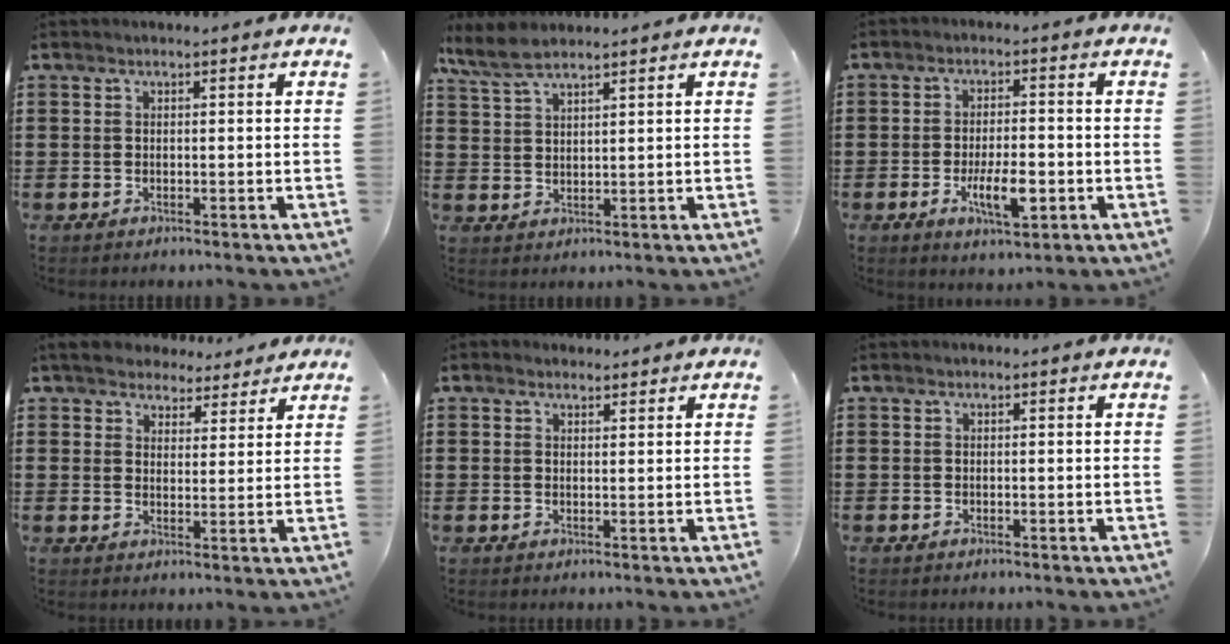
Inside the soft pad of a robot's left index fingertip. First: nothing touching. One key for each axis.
{"total": 4.5, "fx": 3.6, "fy": 1.0, "fz": 2.5, "tx": -0.058, "ty": -0.003, "tz": 0.068}
{"total": 6.8, "fx": -2.2, "fy": 2.4, "fz": 6.0, "tx": -0.109, "ty": -0.006, "tz": -0.041}
{"total": 4.8, "fx": 4.5, "fy": 1.7, "fz": 0.9, "tx": -0.036, "ty": -0.009, "tz": 0.082}
{"total": 1.3, "fx": 1.3, "fy": 0.4, "fz": 0.1, "tx": -0.005, "ty": 0.003, "tz": 0.025}
{"total": 0.0}